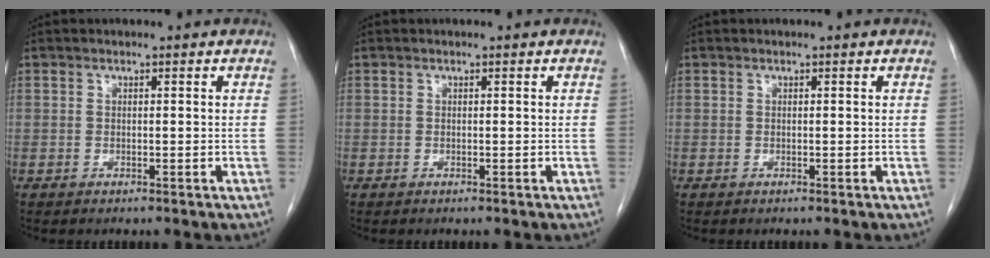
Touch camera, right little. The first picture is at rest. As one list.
[{"total": 0.0}, {"total": 0.0}]